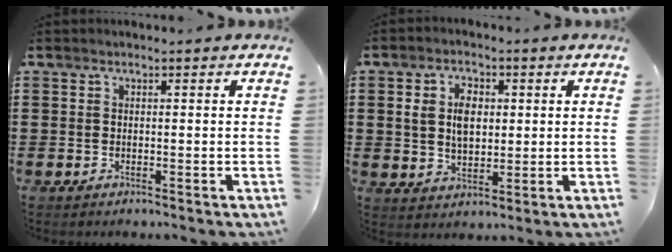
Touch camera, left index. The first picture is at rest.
{"total": 5.6, "force": [1.1, 3.8, 4.0], "torque": [-0.088, 0.009, 0.013]}